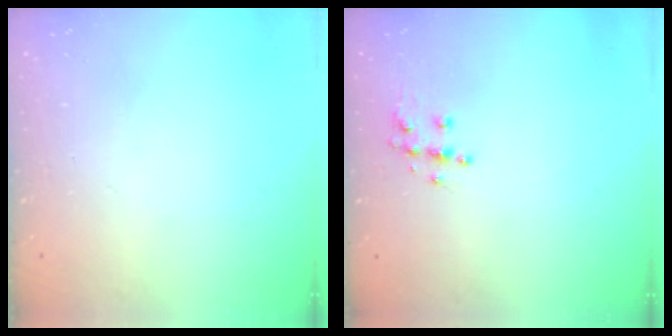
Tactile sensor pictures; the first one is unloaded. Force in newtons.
{"total": 6.3, "press": 6.3, "slide": 0.3}